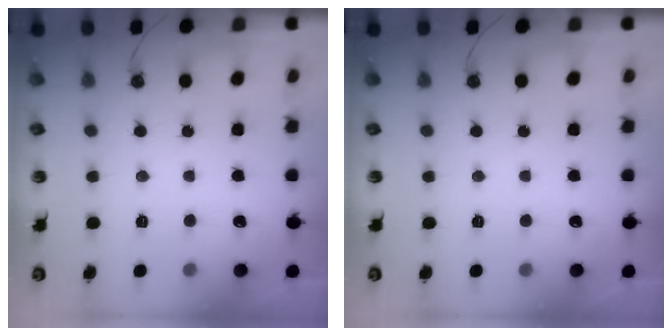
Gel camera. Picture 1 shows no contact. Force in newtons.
{"total": 0.0}